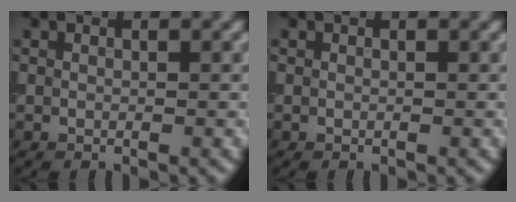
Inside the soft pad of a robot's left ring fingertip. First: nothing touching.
{"total": 0.0}